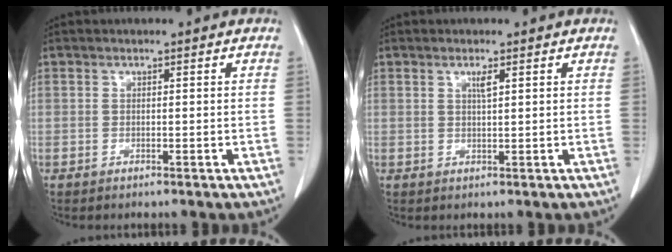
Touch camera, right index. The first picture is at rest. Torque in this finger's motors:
{"motor_torque": [0.10, -0.03, 0.03, 0.02]}